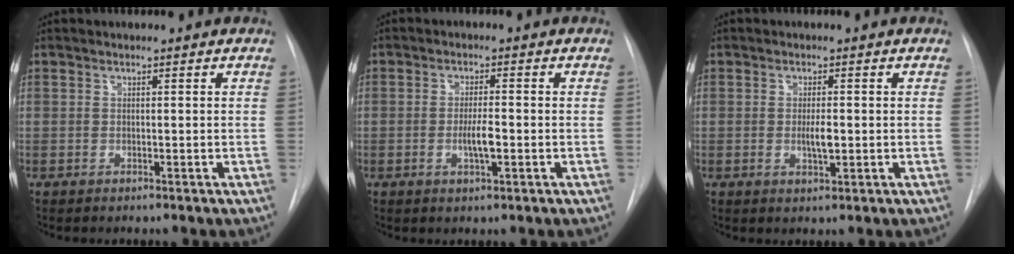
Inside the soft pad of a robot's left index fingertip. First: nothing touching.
{"total": 3.4, "force": [-0.8, 0.6, 3.3], "torque": [-0.061, -0.002, -0.013]}
{"total": 2.5, "force": [-0.1, 0.7, 2.4], "torque": [-0.044, -0.002, -0.001]}